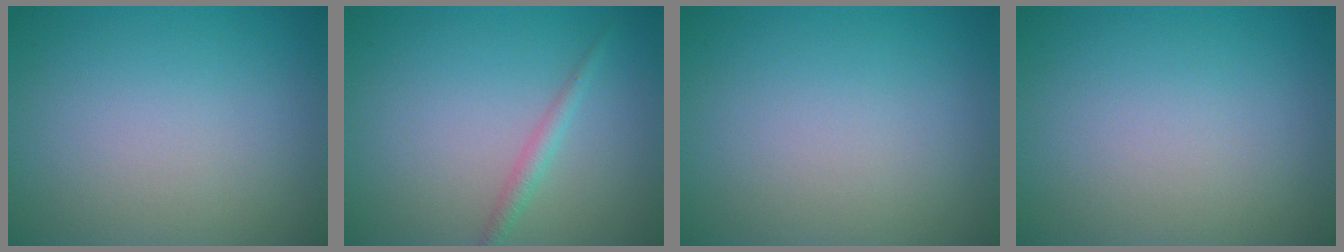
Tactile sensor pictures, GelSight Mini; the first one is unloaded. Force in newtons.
{"total": 1.4, "press": 1.4, "slide": 0.0}
{"total": 0.0}
{"total": 0.0}